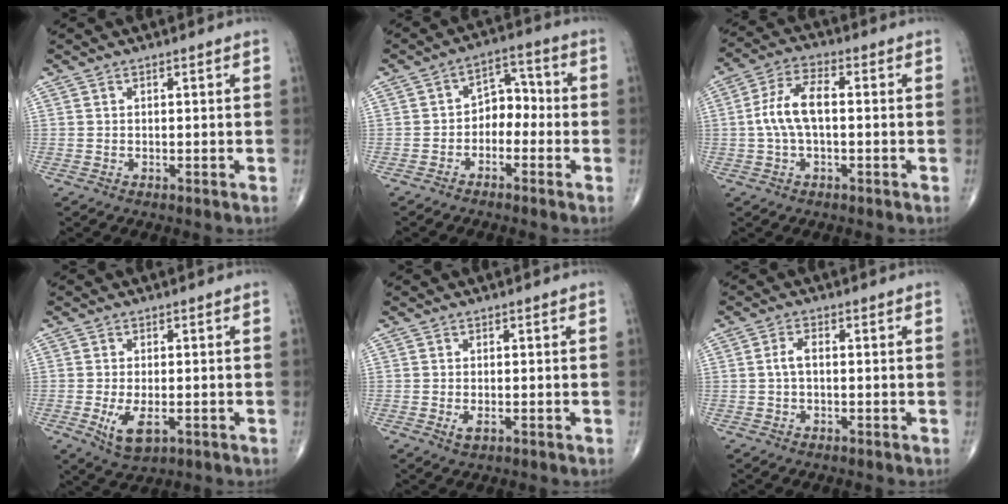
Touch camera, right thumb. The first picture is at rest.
{"total": 6.0, "force": [-1.8, 4.3, 3.7], "torque": [-0.028, 0.038, -0.045]}
{"total": 8.4, "force": [-0.1, 3.9, 7.4], "torque": [-0.159, 0.026, -0.007]}
{"total": 5.8, "force": [-1.6, 2.9, 4.8], "torque": [-0.090, -0.012, -0.021]}
{"total": 1.7, "force": [-0.4, 0.8, 1.4], "torque": [-0.029, -0.004, -0.007]}
{"total": 2.4, "force": [0.0, 1.2, 2.1], "torque": [-0.044, 0.008, -0.003]}